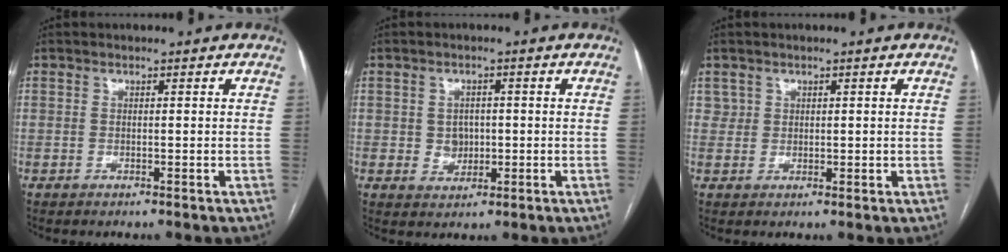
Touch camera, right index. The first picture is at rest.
{"total": 3.5, "force": [0.0, 3.0, 1.8], "torque": [-0.024, 0.005, 0.007]}
{"total": 2.1, "force": [1.0, 1.8, 0.2], "torque": [0.008, 0.001, 0.014]}